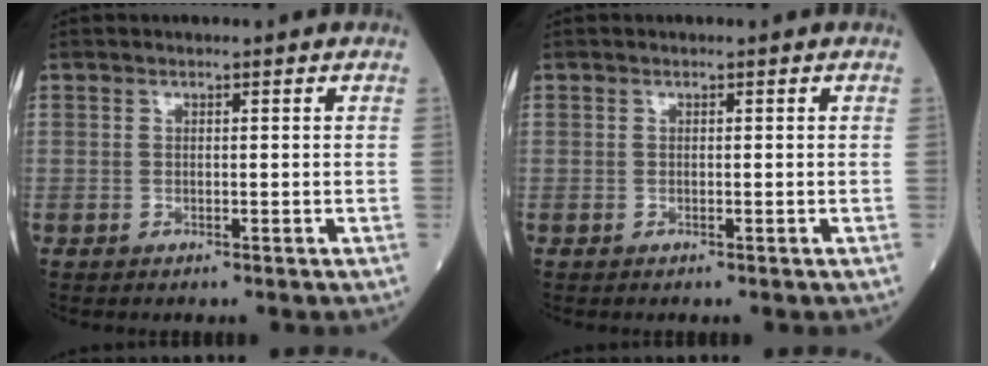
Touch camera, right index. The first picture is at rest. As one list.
[{"total": 0.0}]